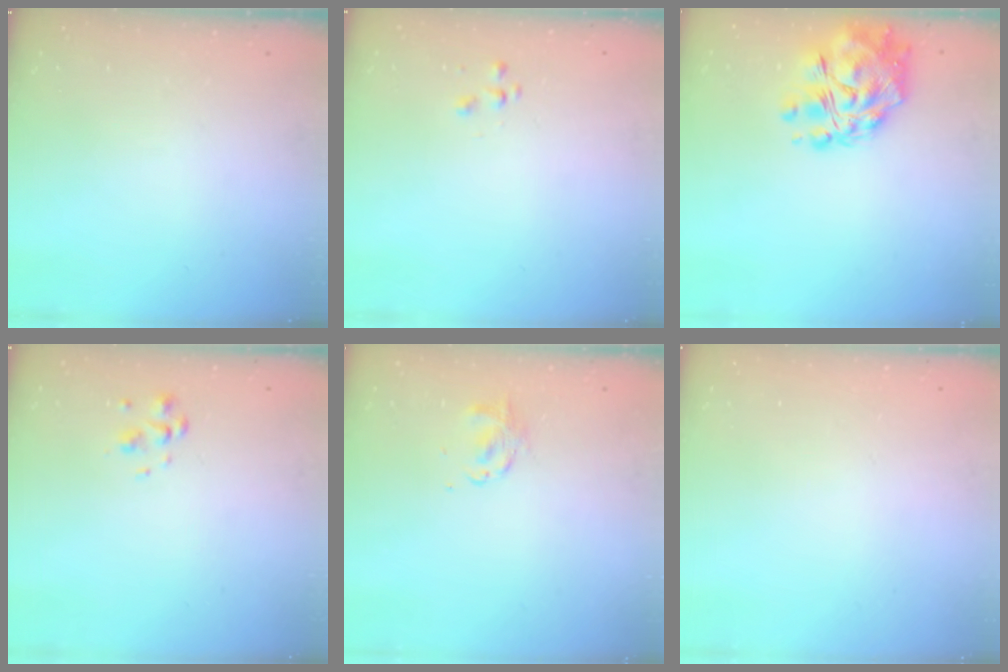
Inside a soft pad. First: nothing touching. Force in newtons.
{"total": 0.6, "press": 0.6, "slide": 0.2}
{"total": 13.4, "press": 12.5, "slide": 4.7}
{"total": 1.8, "press": 1.7, "slide": 0.5}
{"total": 2.8, "press": 2.7, "slide": 0.4}
{"total": 1.7, "press": 1.7, "slide": 0.2}